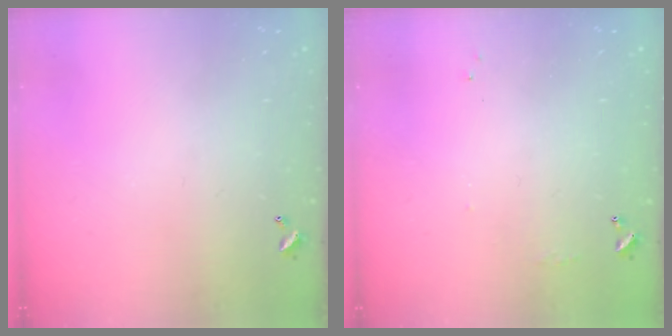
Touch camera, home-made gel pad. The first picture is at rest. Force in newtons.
{"total": 4.3, "press": 4.3, "slide": 0.6}